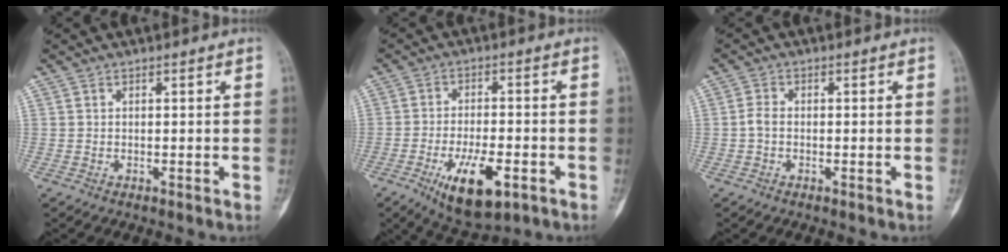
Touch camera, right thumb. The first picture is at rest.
{"total": 11.7, "force": [-5.0, 4.7, 9.4], "torque": [-0.154, 0.007, -0.074]}
{"total": 2.0, "force": [-0.4, 1.3, 1.5], "torque": [-0.030, 0.003, -0.014]}